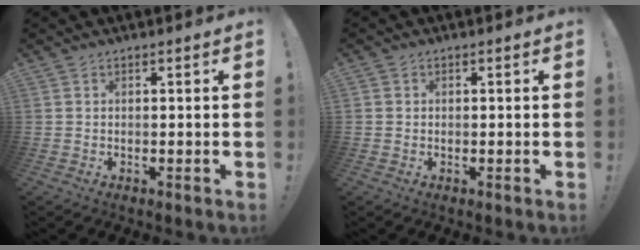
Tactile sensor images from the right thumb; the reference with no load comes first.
{"total": 0.9, "force": [0.3, 0.8, 0.0], "torque": [0.001, 0.003, 0.004]}